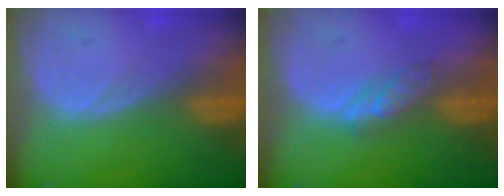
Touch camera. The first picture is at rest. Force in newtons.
{"total": 3.5, "press": 3.3, "slide": 1.4}